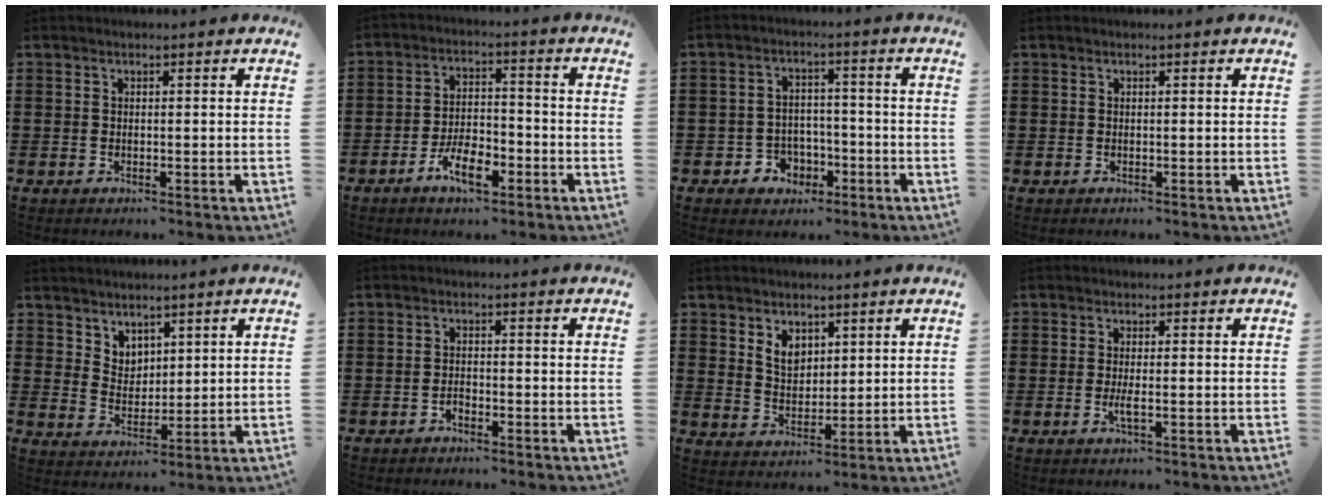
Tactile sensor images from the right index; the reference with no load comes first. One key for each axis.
{"total": 6.8, "fx": -3.9, "fy": 2.7, "fz": 4.8, "tx": -0.090, "ty": 0.009, "tz": -0.072}
{"total": 3.9, "fx": -2.1, "fy": 3.2, "fz": 0.9, "tx": -0.027, "ty": 0.010, "tz": -0.043}
{"total": 0.0}
{"total": 4.2, "fx": 3.4, "fy": 2.4, "fz": 0.0, "tx": -0.012, "ty": -0.001, "tz": 0.065}
{"total": 1.4, "fx": -1.0, "fy": 0.6, "fz": 0.6, "tx": -0.016, "ty": -0.002, "tz": -0.020}
{"total": 4.2, "fx": 2.4, "fy": 2.9, "fz": 1.9, "tx": -0.048, "ty": 0.010, "tz": 0.044}
{"total": 2.1, "fx": -0.5, "fy": 0.3, "fz": 2.0, "tx": -0.044, "ty": -0.006, "tz": -0.011}